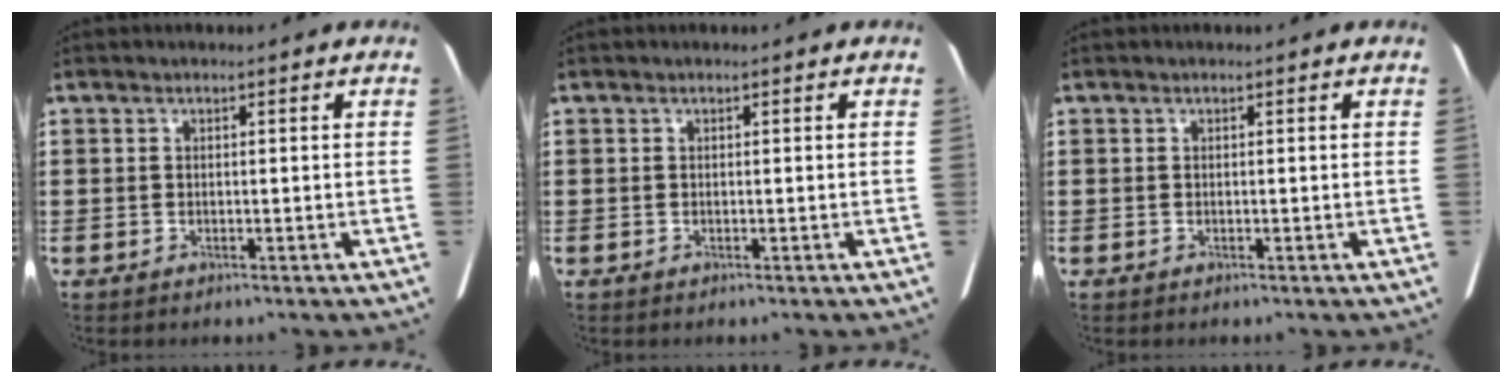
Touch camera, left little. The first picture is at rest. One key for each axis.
{"total": 0.0}
{"total": 0.0}